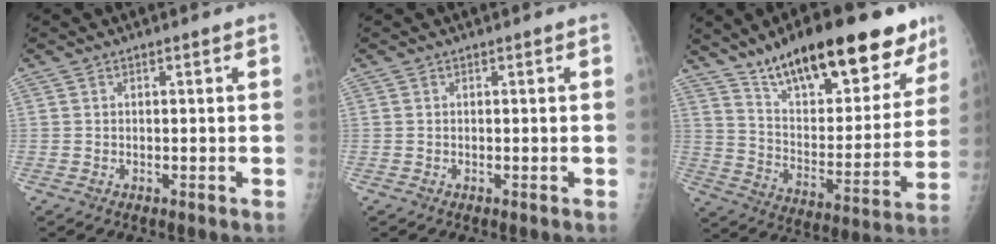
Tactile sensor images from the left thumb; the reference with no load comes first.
{"total": 0.0}
{"total": 26.5, "force": [18.3, 9.3, 16.8], "torque": [-0.210, -0.066, 0.287]}